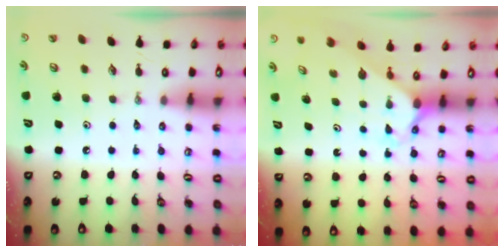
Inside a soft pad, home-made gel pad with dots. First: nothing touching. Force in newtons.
{"total": 2.2, "press": 2.2, "slide": 0.2}